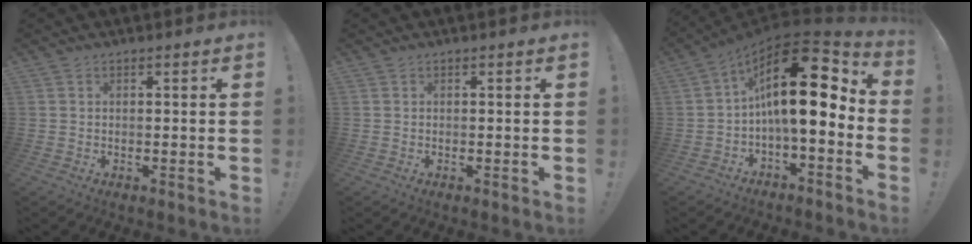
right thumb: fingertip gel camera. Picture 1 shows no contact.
{"total": 0.0}
{"total": 20.1, "force": [4.2, 6.8, 18.4], "torque": [-0.312, -0.024, 0.067]}